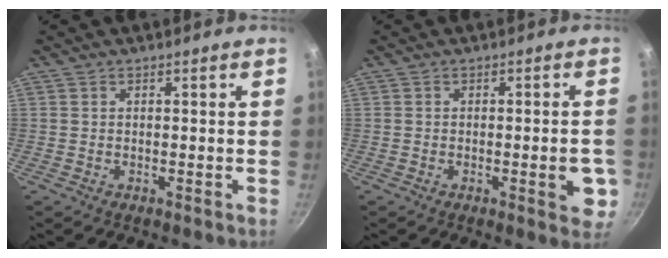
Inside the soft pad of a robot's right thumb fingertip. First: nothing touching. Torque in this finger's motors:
{"motor_torque": [0.64, 0.73, -0.13, 0.05, 0.23]}